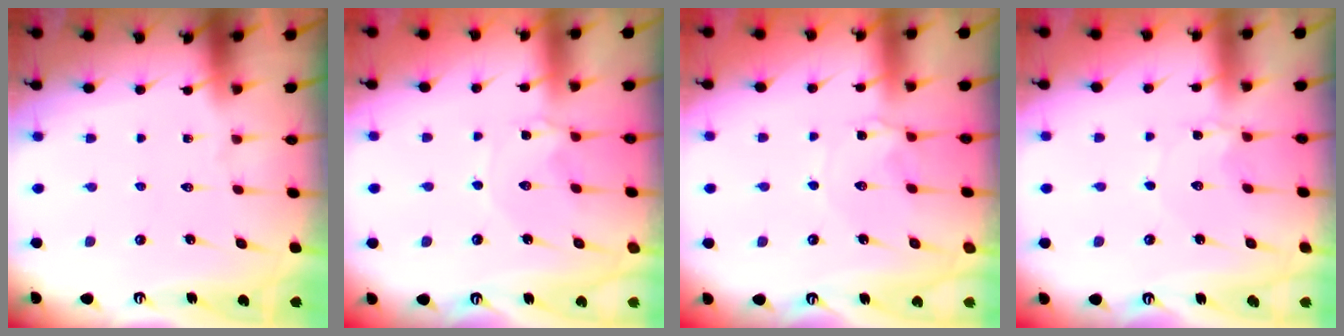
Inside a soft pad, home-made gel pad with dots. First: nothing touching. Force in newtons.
{"total": 1.3, "press": 1.3, "slide": 0.3}
{"total": 2.7, "press": 2.7, "slide": 0.5}
{"total": 0.8, "press": 0.8, "slide": 0.1}